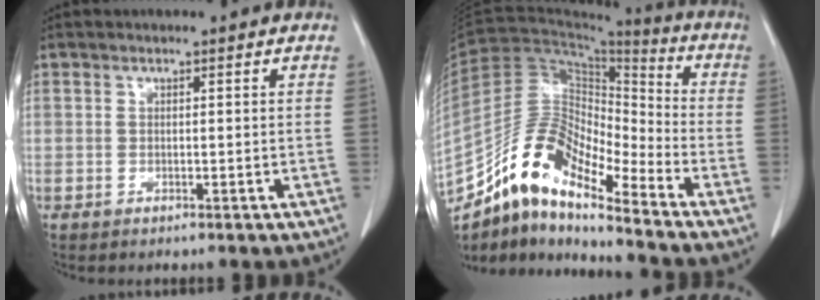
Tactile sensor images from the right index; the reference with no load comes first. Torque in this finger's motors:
{"motor_torque": [0.26, -0.33, 0.66, 0.09]}